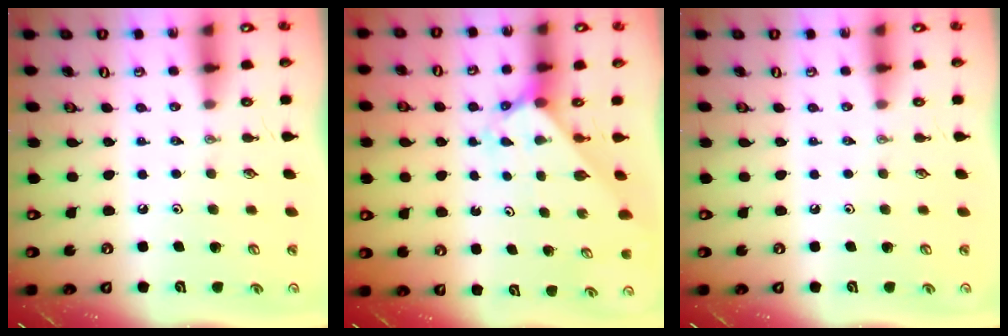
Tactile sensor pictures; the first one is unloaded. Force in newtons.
{"total": 2.5, "press": 2.5, "slide": 0.2}
{"total": 0.0}